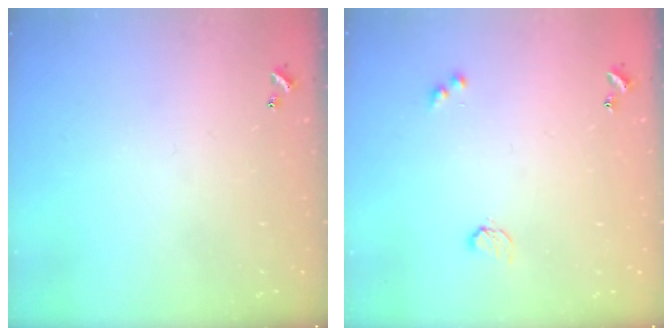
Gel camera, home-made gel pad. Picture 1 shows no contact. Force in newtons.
{"total": 2.9, "press": 2.9, "slide": 0.5}